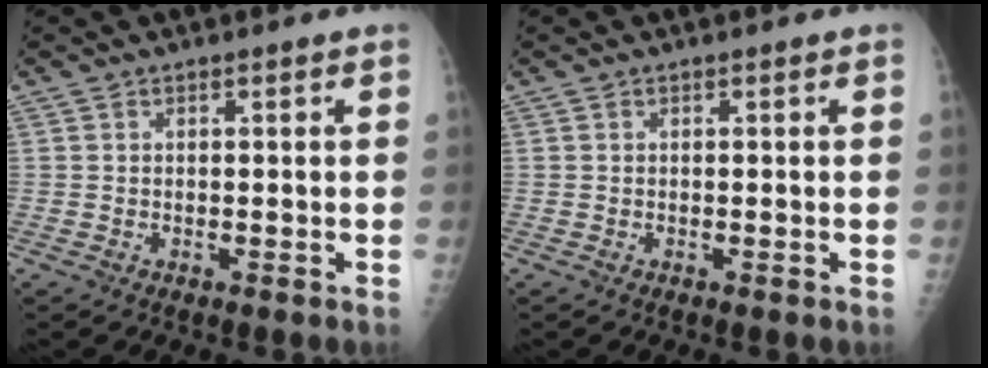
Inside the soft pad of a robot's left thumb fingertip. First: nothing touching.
{"total": 0.0}